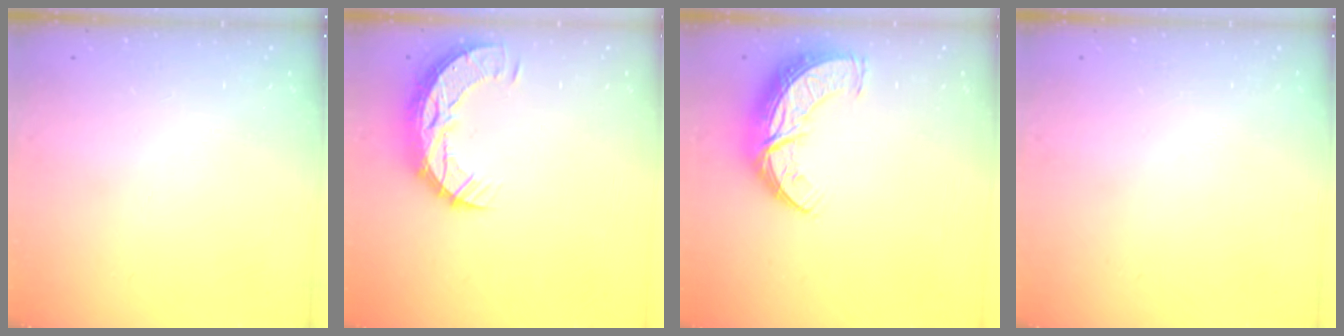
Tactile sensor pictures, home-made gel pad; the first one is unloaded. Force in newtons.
{"total": 10.3, "press": 10.2, "slide": 0.8}
{"total": 10.6, "press": 10.6, "slide": 0.9}
{"total": 0.0}